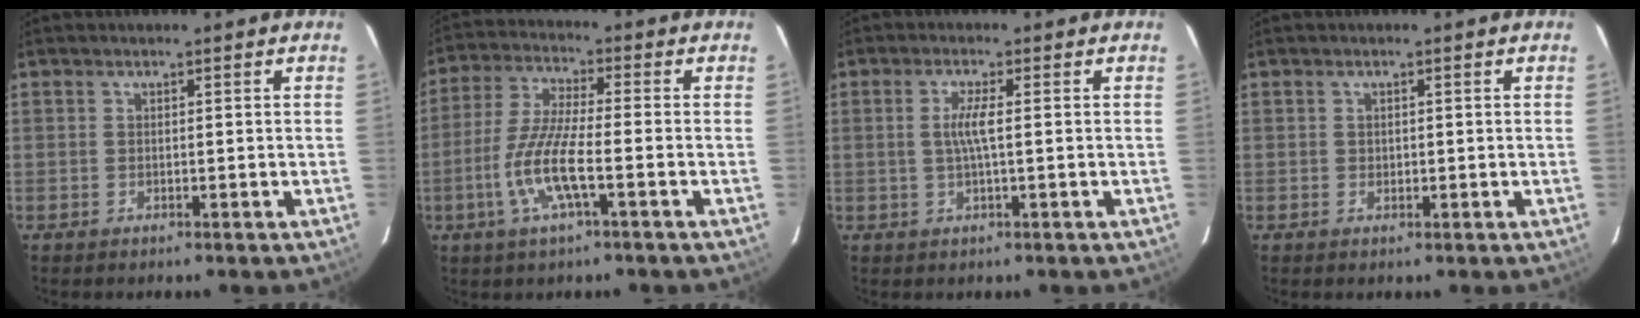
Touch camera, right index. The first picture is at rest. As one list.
[{"total": 10.0, "force": [-3.5, 1.4, 9.3], "torque": [-0.200, -0.007, -0.068]}, {"total": 3.4, "force": [0.0, -0.1, 3.4], "torque": [-0.069, 0.000, 0.001]}, {"total": 0.7, "force": [0.0, 0.7, 0.2], "torque": [-0.001, 0.001, 0.001]}]